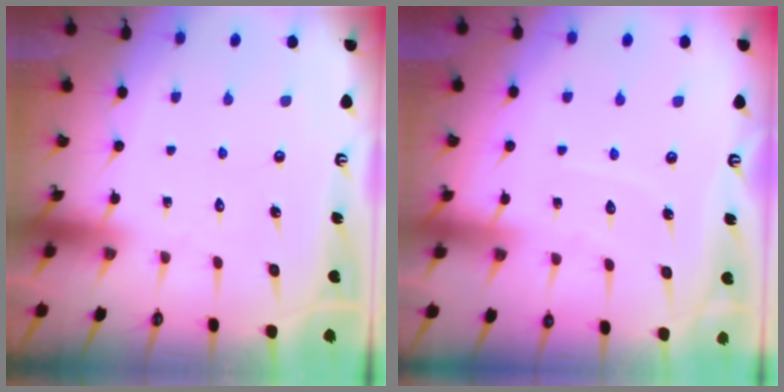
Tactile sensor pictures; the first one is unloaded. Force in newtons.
{"total": 3.6, "press": 3.6, "slide": 0.4}